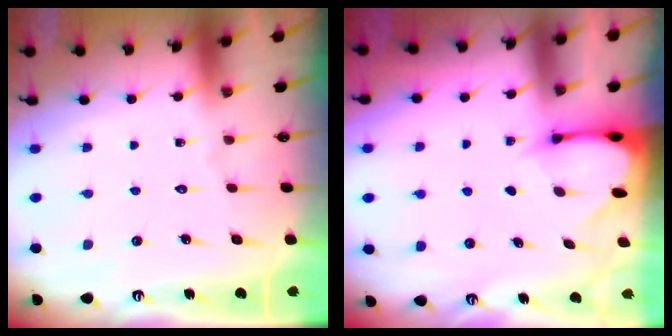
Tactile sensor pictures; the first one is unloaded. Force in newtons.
{"total": 2.6, "press": 2.6, "slide": 0.3}